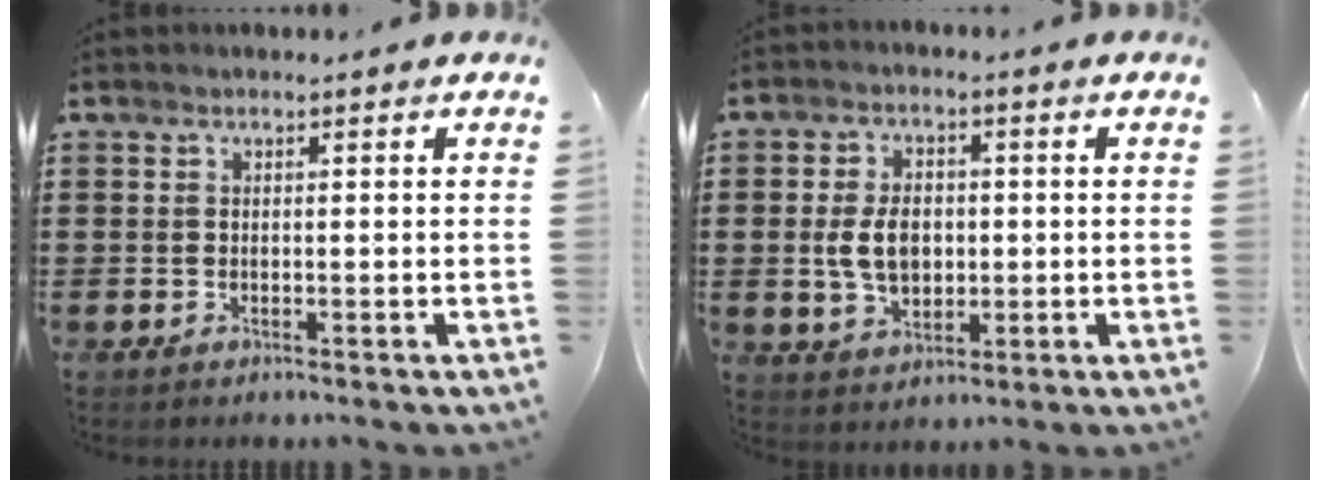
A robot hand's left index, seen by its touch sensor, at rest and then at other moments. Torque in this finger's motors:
{"motor_torque": [1.11, 0.48, 0.50, 0.17]}